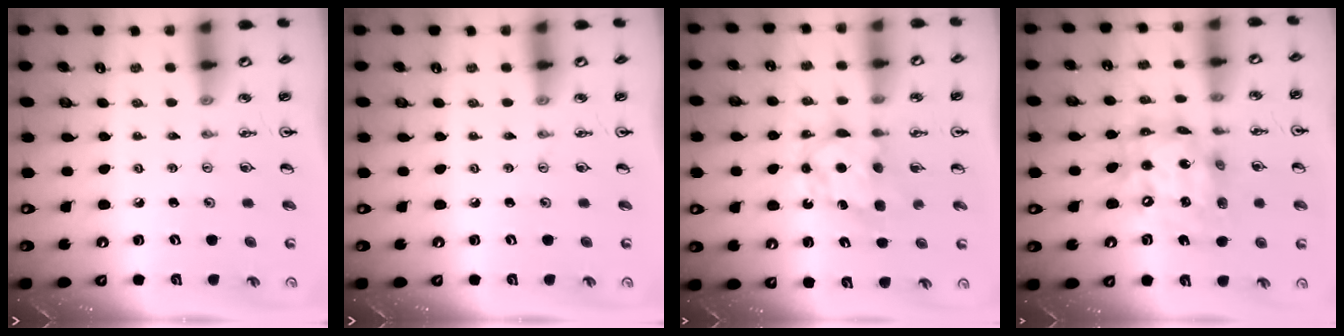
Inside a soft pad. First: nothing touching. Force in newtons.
{"total": 0.0}
{"total": 7.2, "press": 7.2, "slide": 0.4}
{"total": 16.4, "press": 16.3, "slide": 1.4}